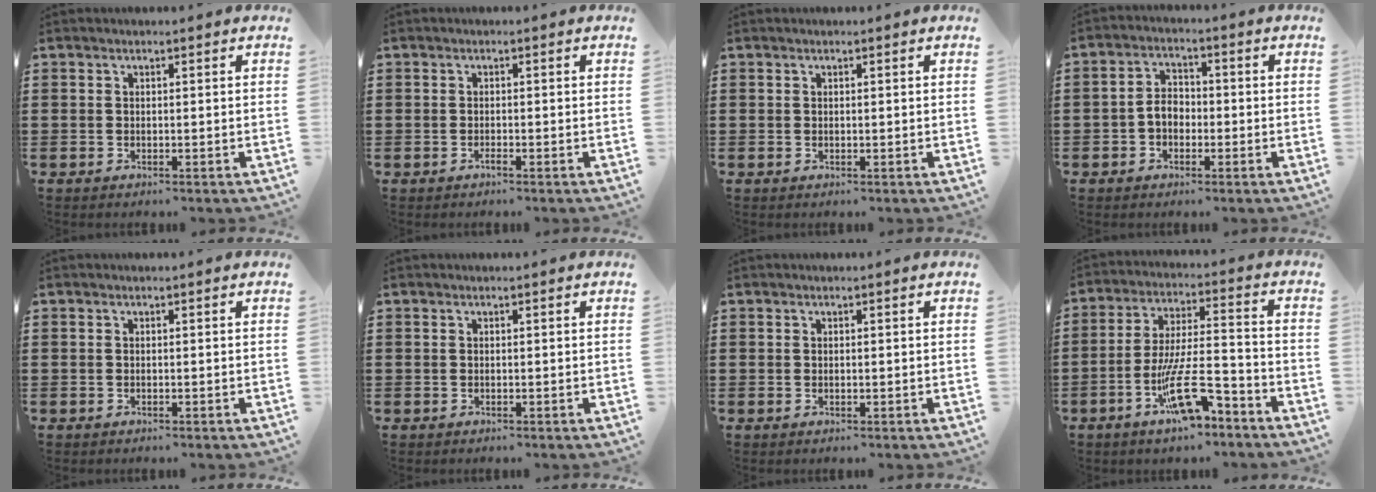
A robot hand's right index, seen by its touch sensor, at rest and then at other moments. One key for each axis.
{"total": 0.6, "fx": -0.5, "fy": 0.1, "fz": 0.3, "tx": -0.008, "ty": -0.002, "tz": -0.010}
{"total": 0.0}
{"total": 3.8, "fx": -1.1, "fy": 2.6, "fz": 2.6, "tx": -0.058, "ty": 0.005, "tz": -0.024}
{"total": 0.0}
{"total": 0.0}
{"total": 0.0}
{"total": 12.5, "fx": -6.7, "fy": 3.0, "fz": 10.1, "tx": -0.190, "ty": 0.010, "tz": -0.120}